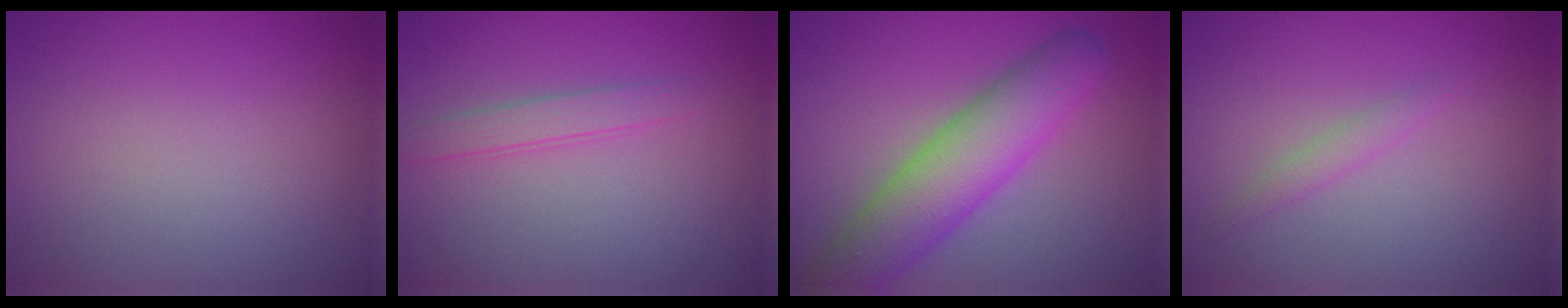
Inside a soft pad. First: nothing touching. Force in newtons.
{"total": 1.7, "press": 1.7, "slide": 0.0}
{"total": 7.1, "press": 7.1, "slide": 0.5}
{"total": 1.2, "press": 1.2, "slide": 0.1}